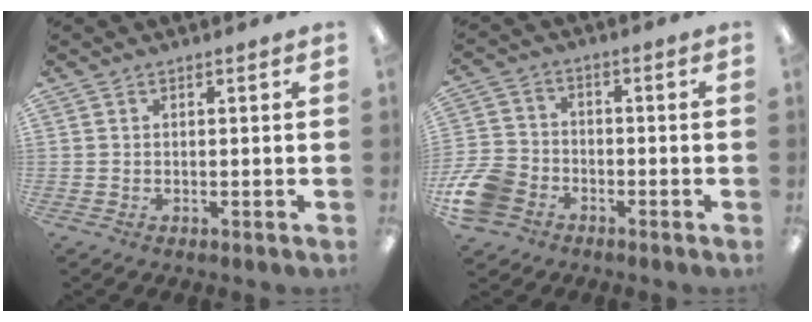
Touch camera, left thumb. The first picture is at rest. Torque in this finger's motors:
{"motor_torque": [-0.45, 1.67, 0.34, -0.27, 0.07]}